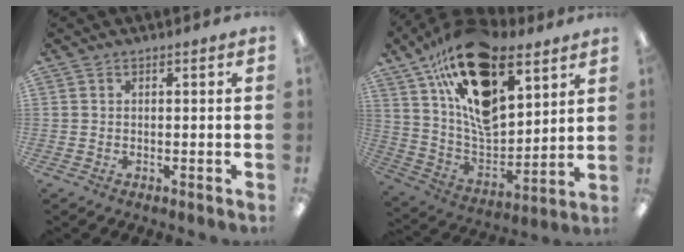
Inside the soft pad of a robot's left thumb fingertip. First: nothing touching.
{"total": 22.0, "force": [13.0, 11.0, 13.8], "torque": [-0.253, -0.080, 0.231]}